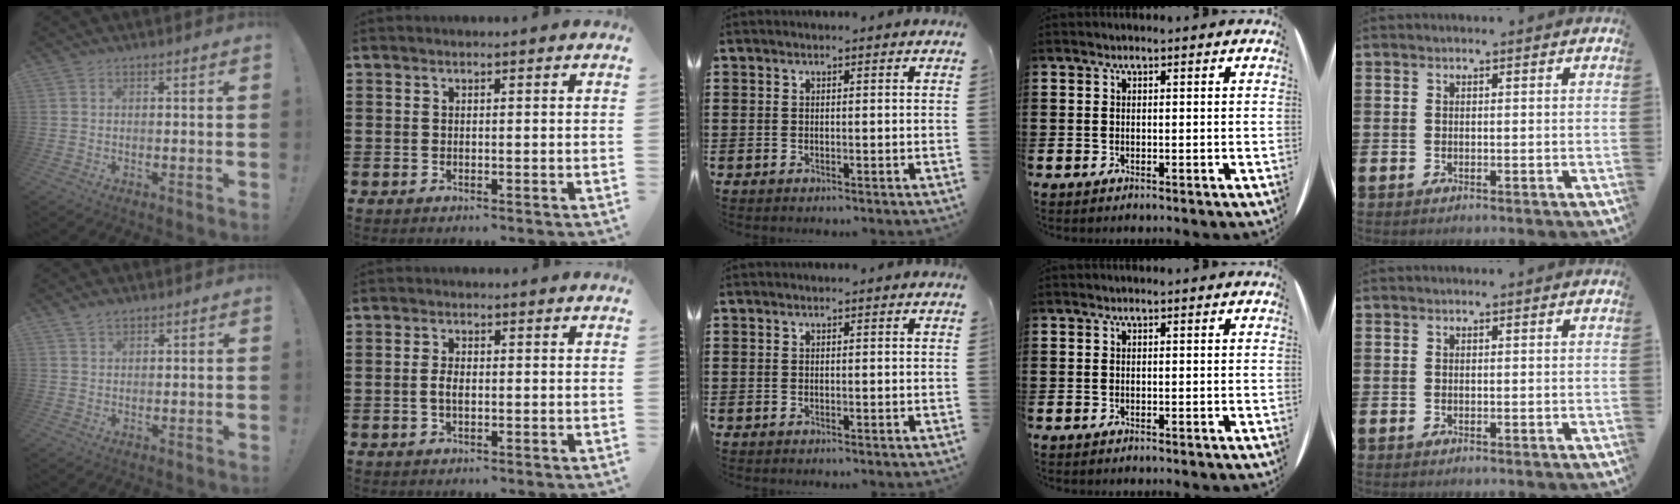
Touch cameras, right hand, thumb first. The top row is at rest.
{"thumb": {"total": 2.5, "force": [2.0, 1.2, 0.8], "torque": [-0.011, -0.010, 0.037]}, "index": {"total": 2.3, "force": [-0.3, 1.1, 2.0], "torque": [-0.045, 0.000, -0.008]}}